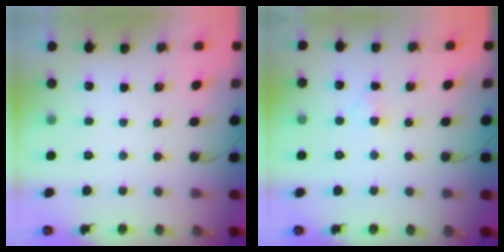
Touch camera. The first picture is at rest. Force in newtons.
{"total": 1.9, "press": 1.7, "slide": 0.8}